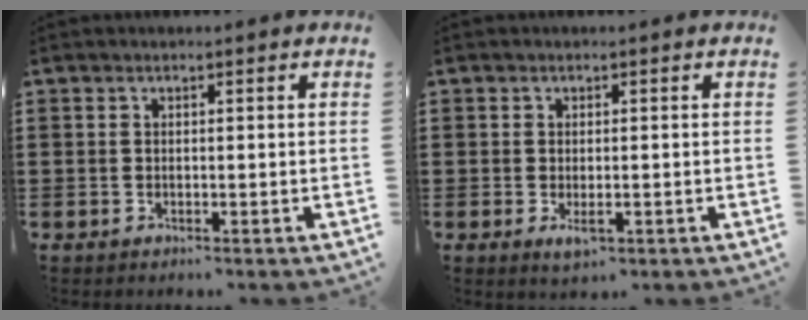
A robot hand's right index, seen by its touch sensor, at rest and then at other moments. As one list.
[{"total": 1.9, "force": [-0.5, 0.7, 1.7], "torque": [-0.038, -0.006, -0.011]}]